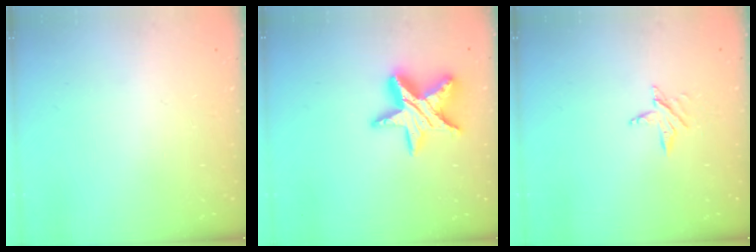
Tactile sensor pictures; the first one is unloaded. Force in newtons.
{"total": 16.3, "press": 16.3, "slide": 0.9}
{"total": 3.7, "press": 3.7, "slide": 0.5}